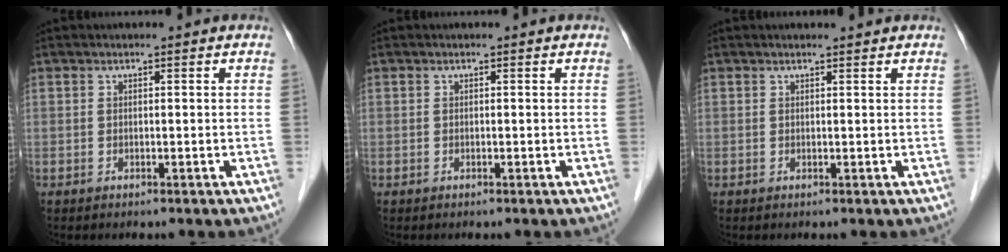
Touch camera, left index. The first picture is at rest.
{"total": 0.0}
{"total": 1.3, "force": [1.2, 0.0, 0.5], "torque": [-0.007, 0.003, 0.014]}